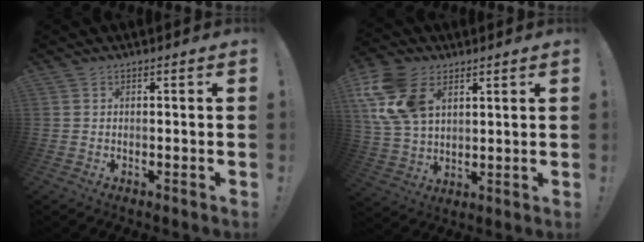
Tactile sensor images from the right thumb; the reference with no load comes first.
{"total": 17.1, "force": [6.6, 11.5, 10.7], "torque": [-0.220, -0.021, 0.126]}